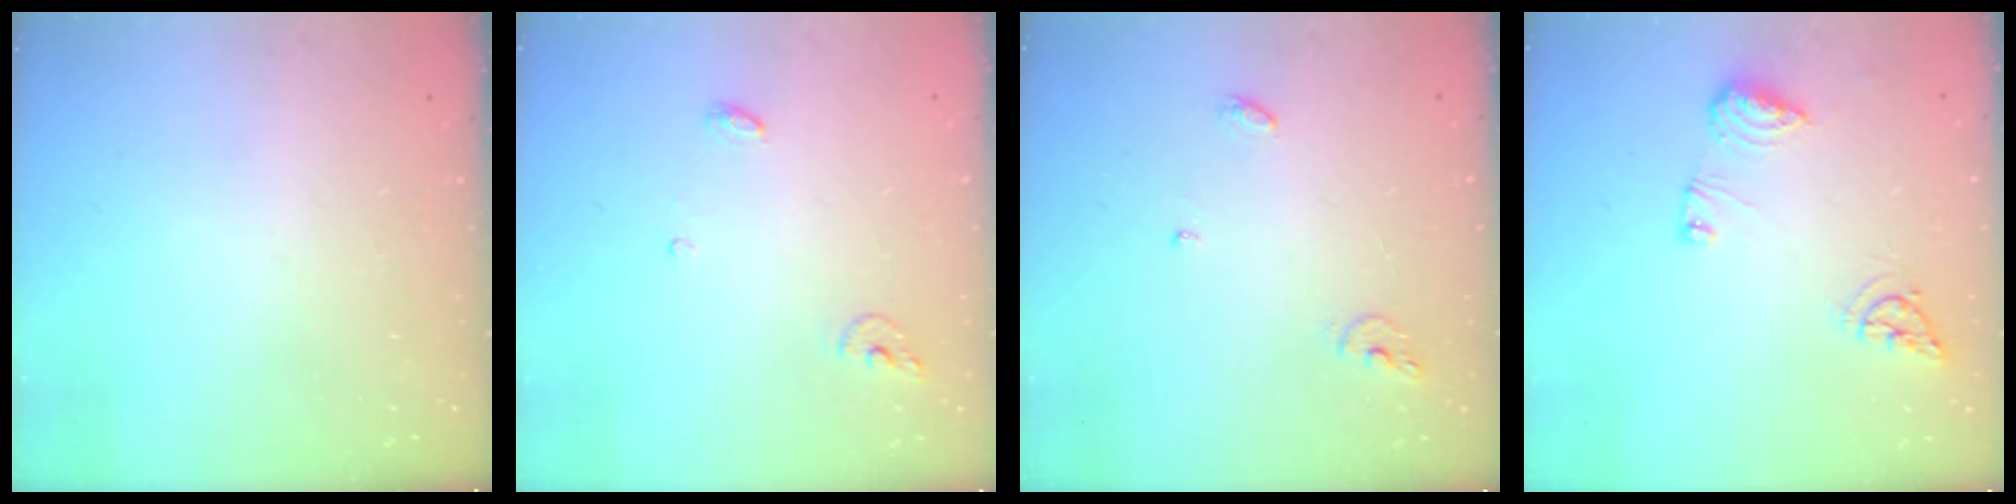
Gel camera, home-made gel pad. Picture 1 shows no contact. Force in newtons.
{"total": 5.0, "press": 5.0, "slide": 0.4}
{"total": 6.2, "press": 6.2, "slide": 0.2}
{"total": 9.7, "press": 9.6, "slide": 1.1}